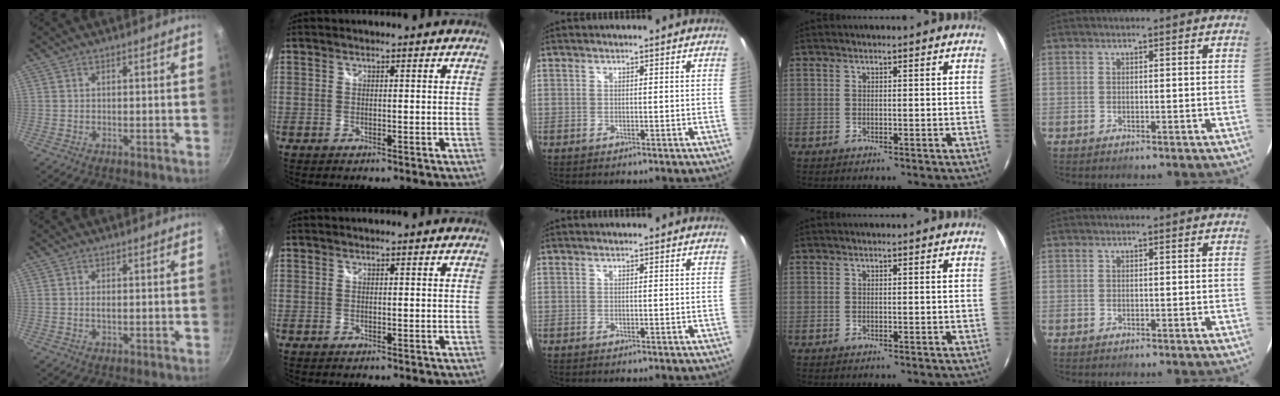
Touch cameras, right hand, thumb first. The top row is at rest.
{"thumb": {"total": 0.9, "force": [-0.1, 0.3, 0.9], "torque": [-0.019, 0.000, -0.002]}}